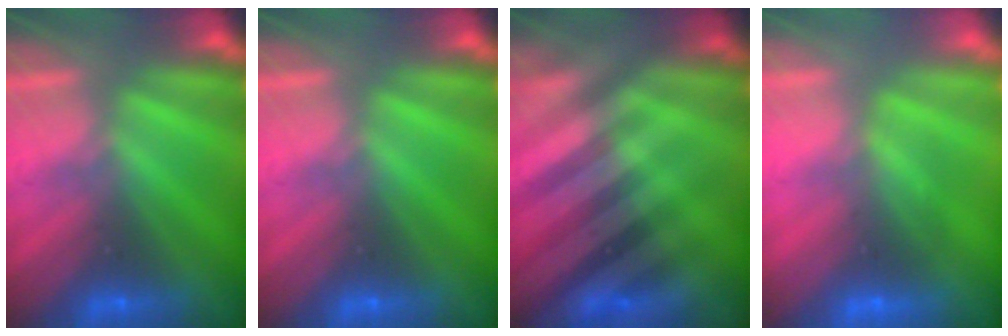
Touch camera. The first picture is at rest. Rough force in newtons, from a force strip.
{"total": 0.0}
{"total": 2.8}
{"total": 2.7}